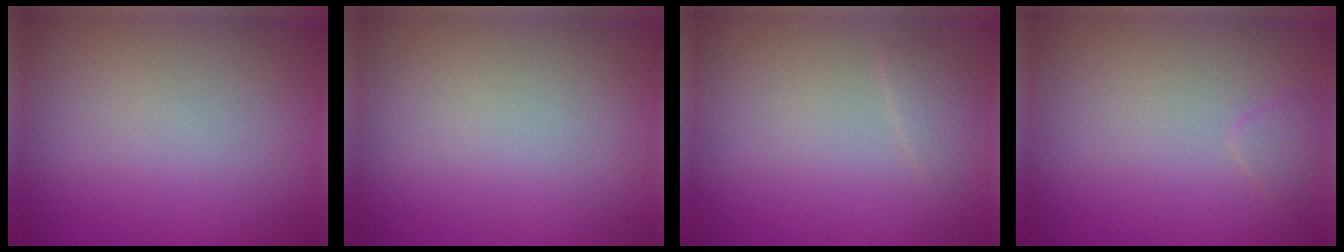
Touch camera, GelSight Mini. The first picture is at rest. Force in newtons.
{"total": 0.0}
{"total": 1.1, "press": 1.1, "slide": 0.0}
{"total": 0.9, "press": 0.9, "slide": 0.1}